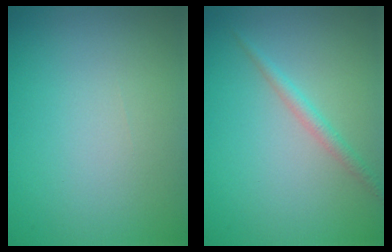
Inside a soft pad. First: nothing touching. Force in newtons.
{"total": 1.5, "press": 1.5, "slide": 0.0}